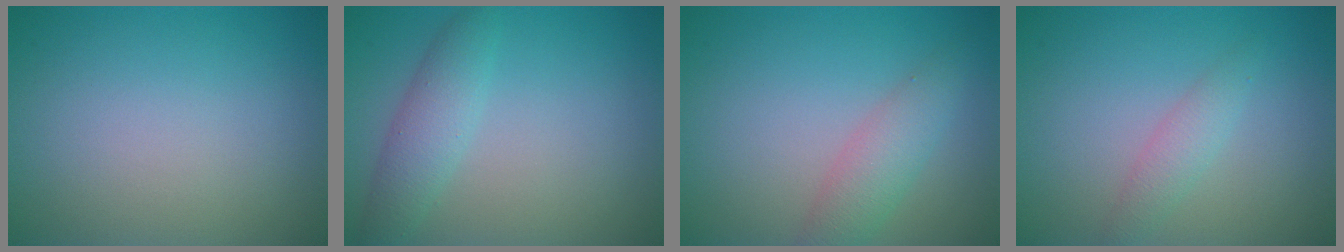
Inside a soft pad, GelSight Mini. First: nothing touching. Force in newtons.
{"total": 2.9, "press": 2.9, "slide": 0.2}
{"total": 3.0, "press": 3.0, "slide": 0.1}
{"total": 1.7, "press": 1.7, "slide": 0.1}